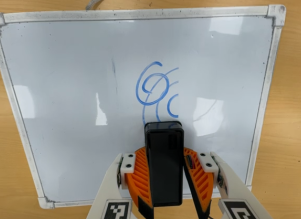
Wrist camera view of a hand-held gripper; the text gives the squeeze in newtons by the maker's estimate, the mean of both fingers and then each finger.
{"total": 8.2, "left": 8.6, "right": 7.9}